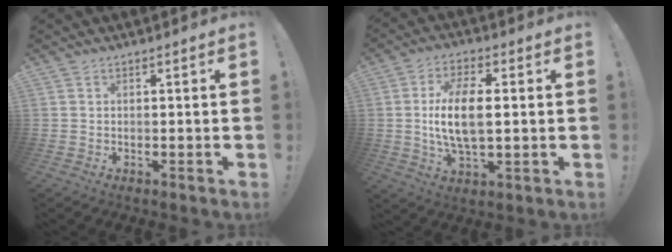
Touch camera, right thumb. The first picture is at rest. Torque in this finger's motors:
{"motor_torque": [0.30, 1.41, 1.35, -0.17, 0.15]}